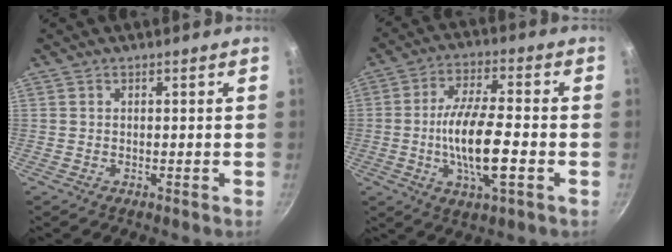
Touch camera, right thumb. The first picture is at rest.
{"total": 13.1, "force": [-2.6, 3.8, 12.2], "torque": [-0.224, 0.015, -0.051]}